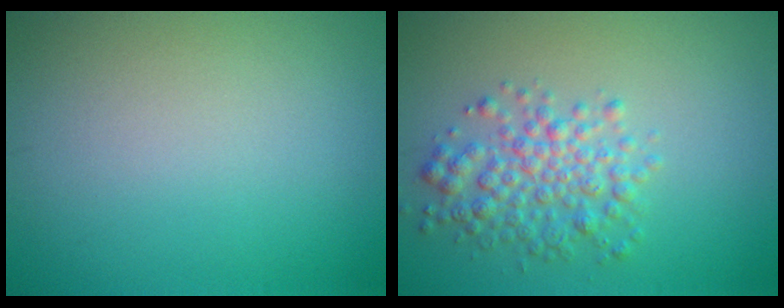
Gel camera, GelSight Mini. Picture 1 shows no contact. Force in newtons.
{"total": 3.8, "press": 3.8, "slide": 0.1}